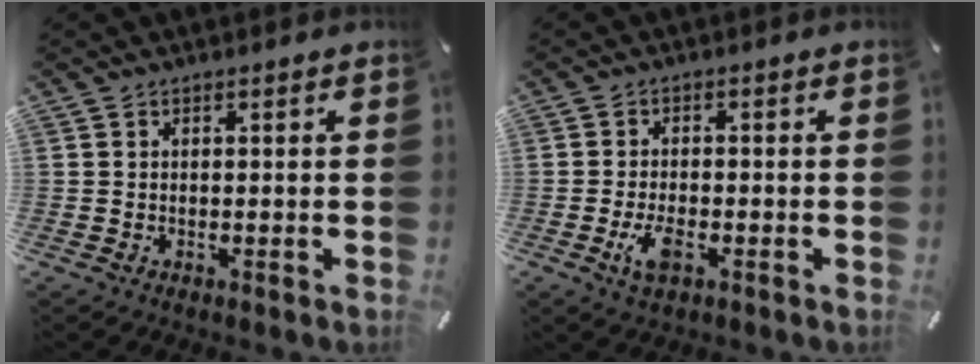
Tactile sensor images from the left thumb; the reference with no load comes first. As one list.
[{"total": 4.8, "force": [-1.9, 2.2, 3.8], "torque": [-0.087, 0.001, -0.038]}]